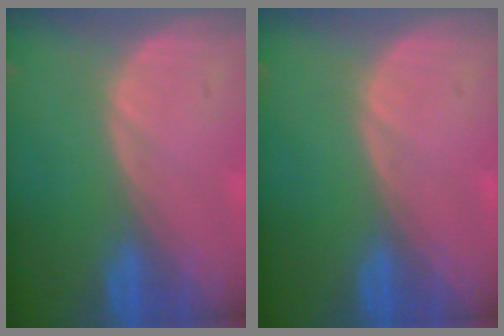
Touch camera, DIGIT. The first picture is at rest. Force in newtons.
{"total": 0.0}